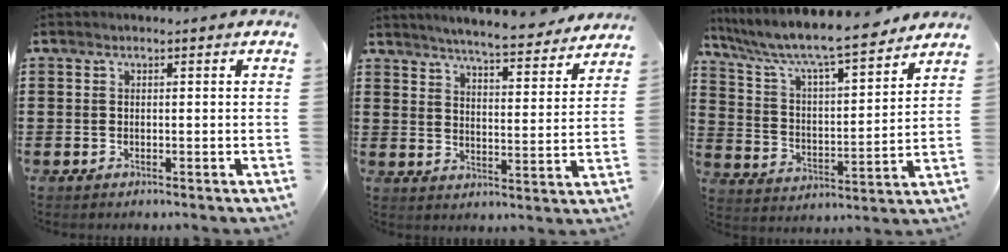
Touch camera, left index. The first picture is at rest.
{"total": 5.8, "force": [5.6, -0.5, 1.5], "torque": [-0.046, -0.045, 0.092]}
{"total": 7.4, "force": [6.5, 0.6, 3.6], "torque": [-0.098, -0.046, 0.103]}